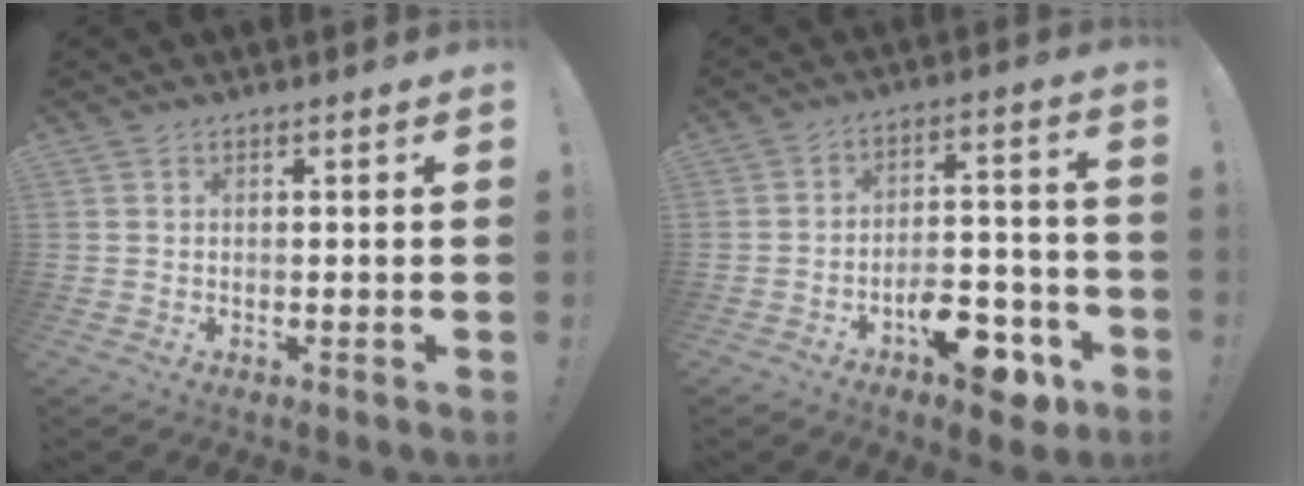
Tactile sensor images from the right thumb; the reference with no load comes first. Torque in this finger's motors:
{"motor_torque": [1.50, 1.52, 0.85, -0.85, 0.02]}